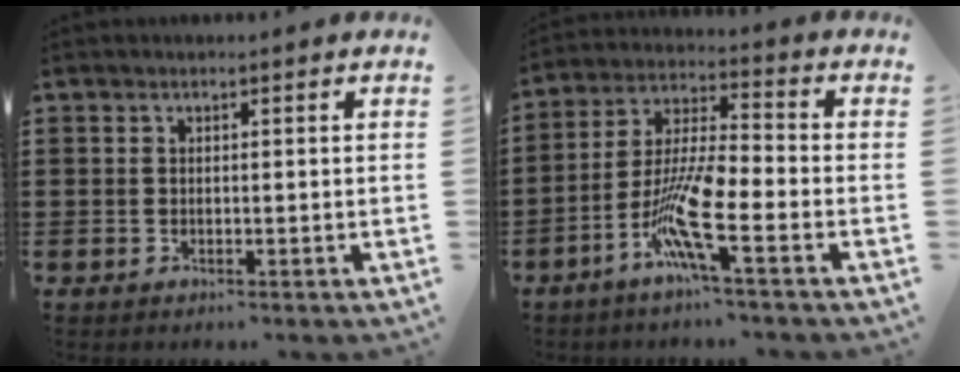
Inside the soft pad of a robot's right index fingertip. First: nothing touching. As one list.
[{"total": 10.1, "force": [-4.5, 1.6, 8.9], "torque": [-0.201, -0.014, -0.091]}]